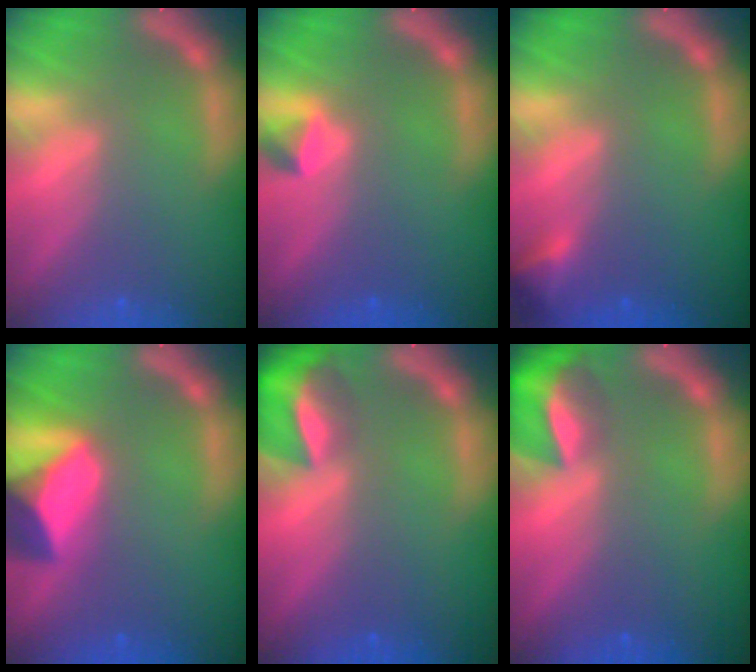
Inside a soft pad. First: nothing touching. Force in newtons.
{"total": 1.4}
{"total": 1.9}
{"total": 8.0}
{"total": 6.4}
{"total": 6.4}